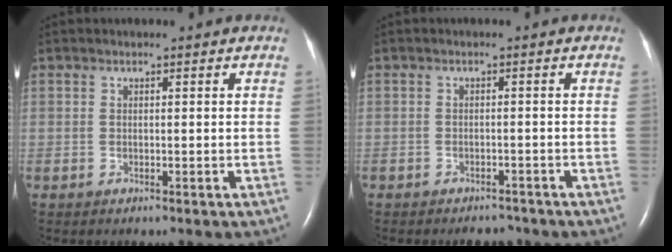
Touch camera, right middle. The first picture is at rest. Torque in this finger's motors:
{"motor_torque": [0.02, -0.02, 0.02, 0.02]}